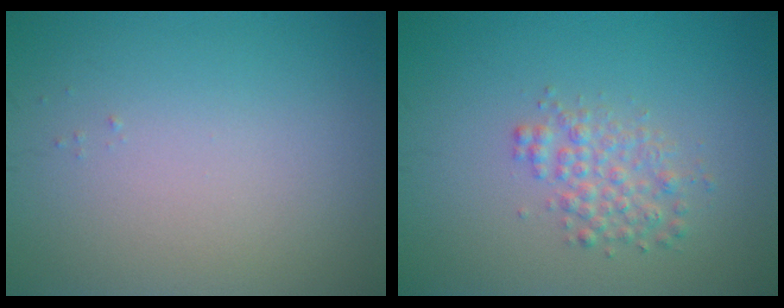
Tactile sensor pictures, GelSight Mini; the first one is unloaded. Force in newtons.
{"total": 2.5, "press": 2.5, "slide": 0.1}